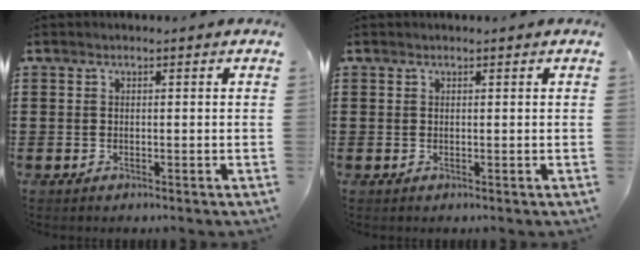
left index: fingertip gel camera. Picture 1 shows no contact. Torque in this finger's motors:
{"motor_torque": [0.09, -0.03, 0.03, 0.01]}